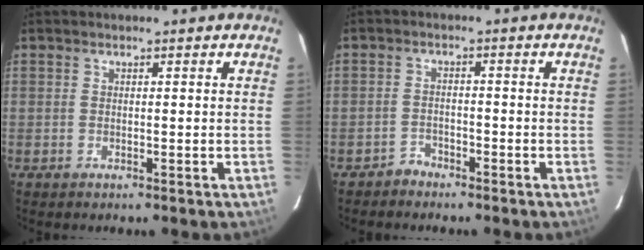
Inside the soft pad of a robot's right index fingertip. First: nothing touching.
{"total": 2.4, "force": [-2.1, 1.1, -0.2], "torque": [0.004, 0.007, -0.038]}